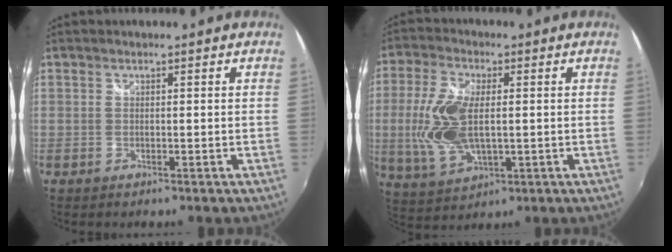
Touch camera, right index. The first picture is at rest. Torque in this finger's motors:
{"motor_torque": [0.24, 0.08, 0.33, 0.12]}